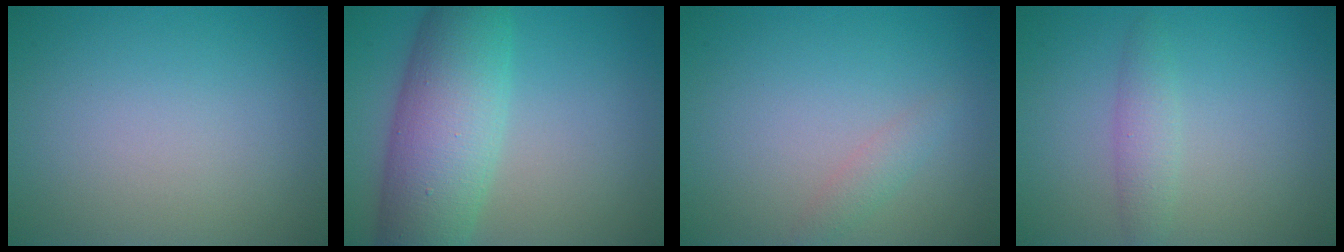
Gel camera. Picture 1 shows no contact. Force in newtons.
{"total": 9.0, "press": 9.0, "slide": 0.2}
{"total": 1.2, "press": 1.2, "slide": 0.0}
{"total": 1.9, "press": 1.9, "slide": 0.0}